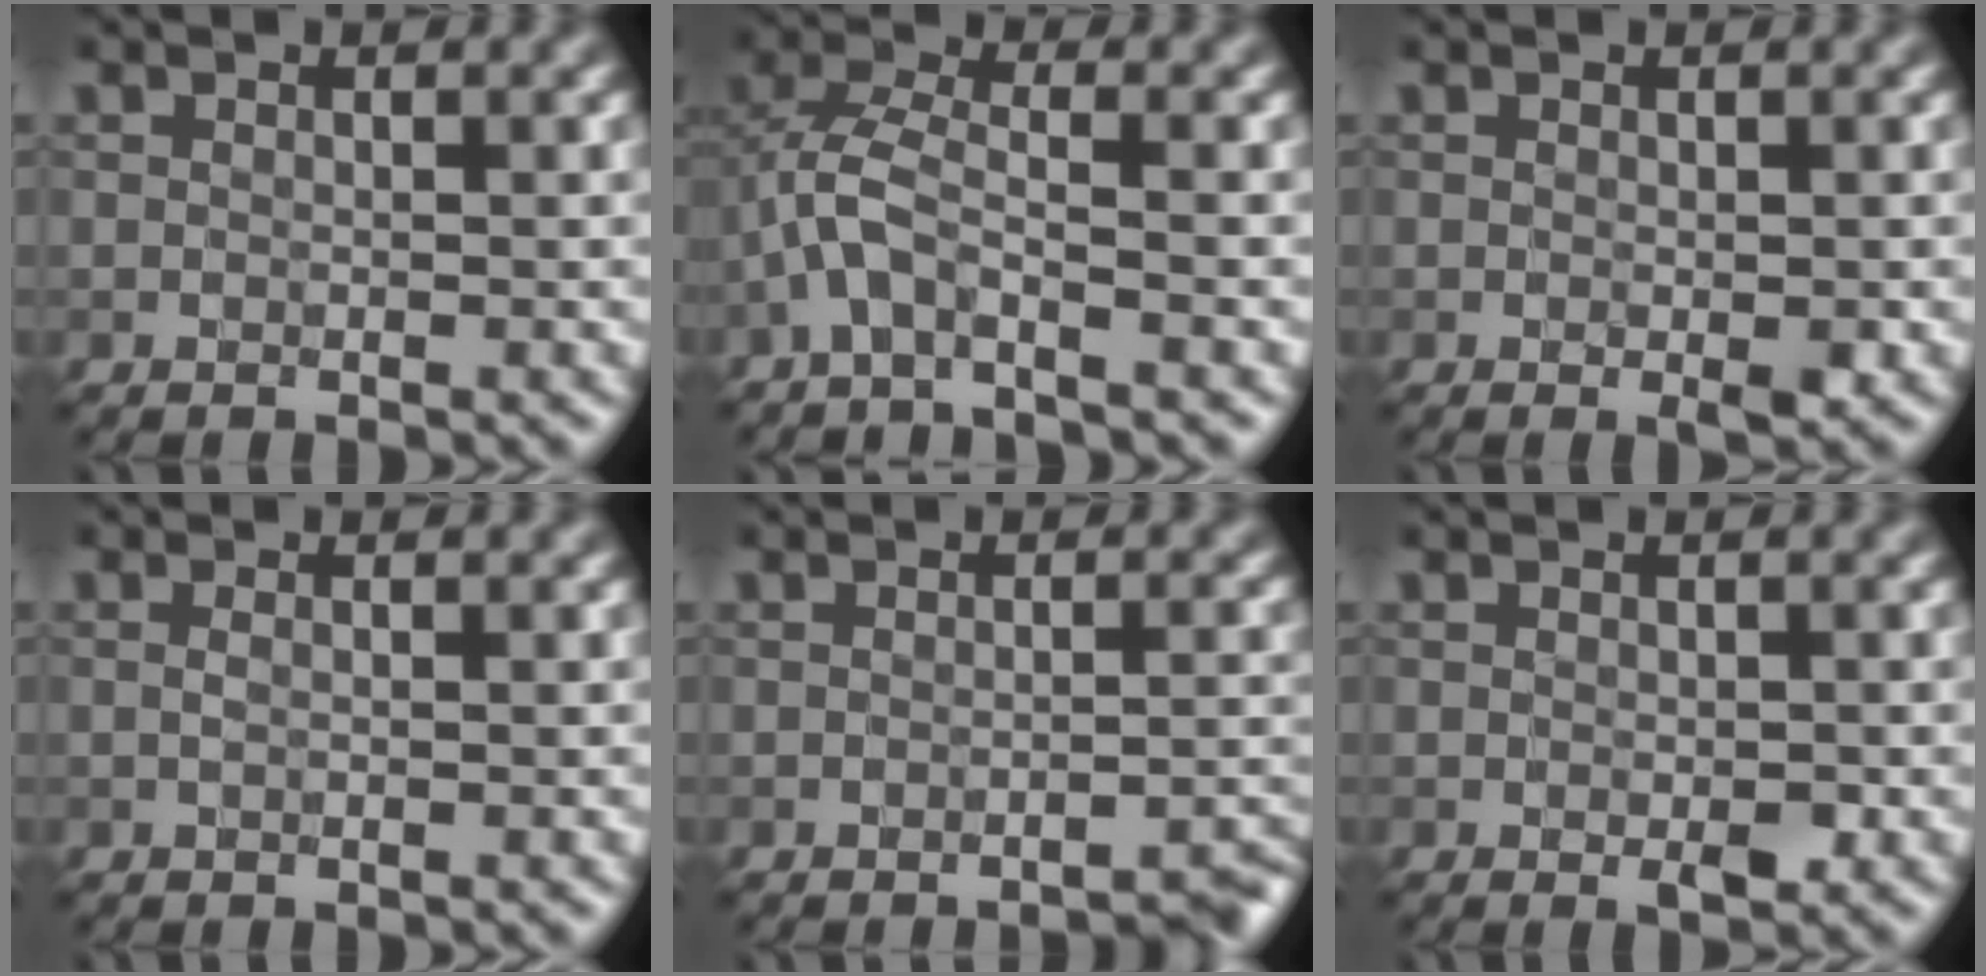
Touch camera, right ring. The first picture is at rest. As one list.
[{"total": 3.7, "force": [-1.8, 1.1, 3.1], "torque": [-0.072, 0.013, -0.047]}, {"total": 1.0, "force": [-0.2, 0.2, 1.0], "torque": [-0.017, -0.002, -0.003]}, {"total": 0.8, "force": [0.2, 0.3, 0.7], "torque": [-0.010, -0.002, -0.005]}, {"total": 2.9, "force": [-2.4, 0.5, 1.7], "torque": [-0.007, 0.013, -0.033]}, {"total": 1.2, "force": [-0.3, 0.5, 1.0], "torque": [-0.019, 0.000, -0.004]}]